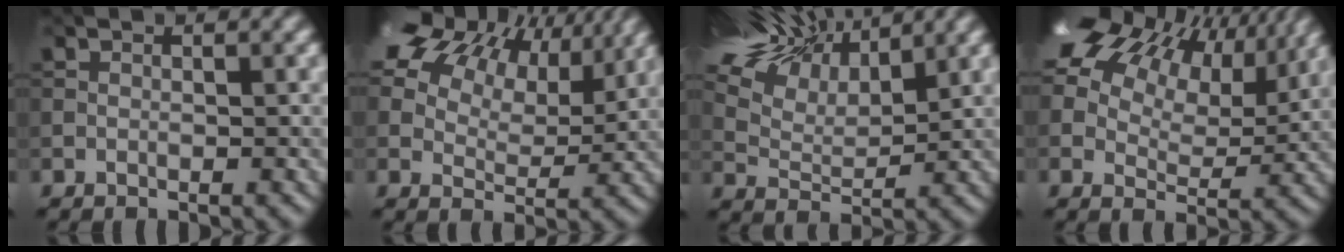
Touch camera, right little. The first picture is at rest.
{"total": 13.1, "force": [8.3, 7.3, 7.0], "torque": [-0.175, 0.026, 0.162]}
{"total": 9.7, "force": [7.7, 3.0, 5.1], "torque": [-0.145, 0.027, 0.148]}
{"total": 15.3, "force": [8.9, 8.5, 9.0], "torque": [-0.207, 0.048, 0.166]}